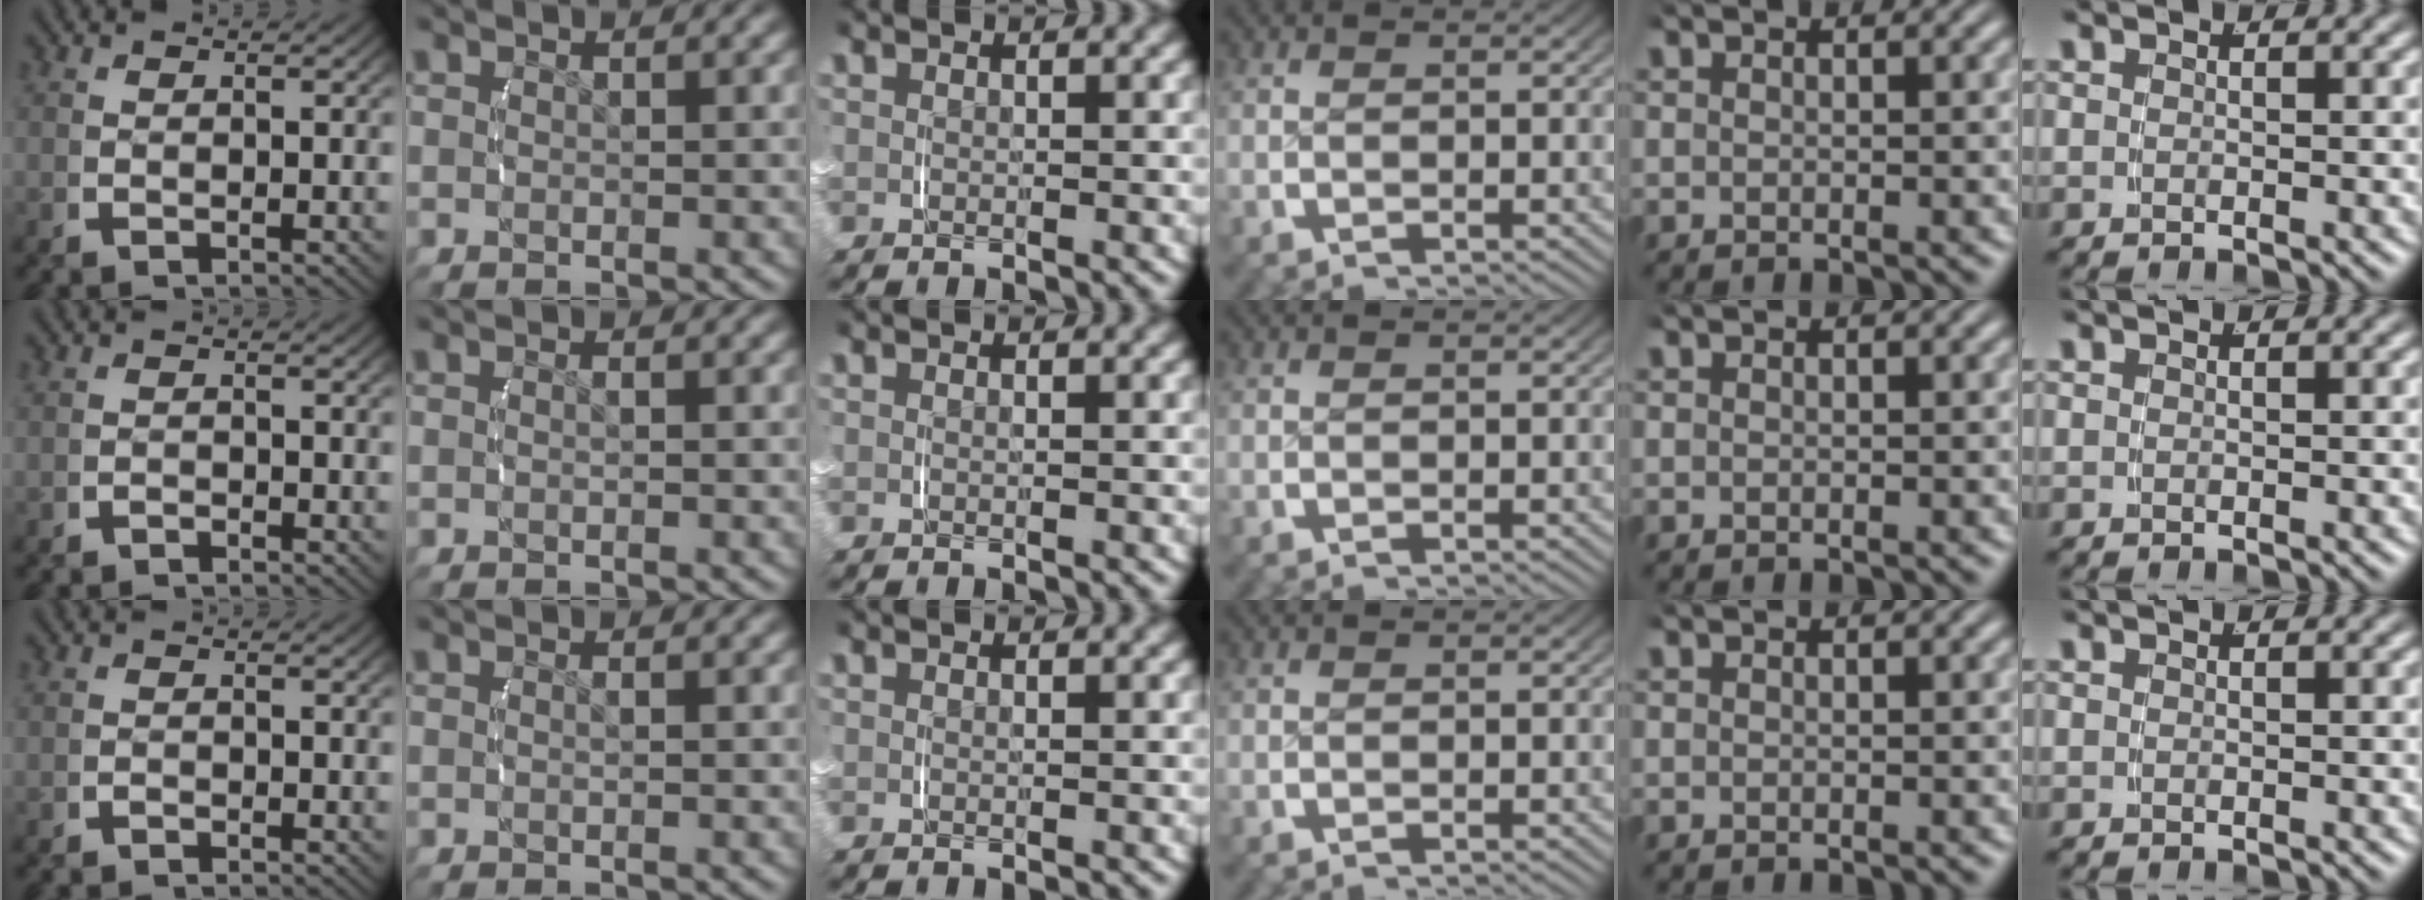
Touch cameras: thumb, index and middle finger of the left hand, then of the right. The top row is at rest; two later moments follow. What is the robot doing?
{"motion": "lift_and_place", "object": "small bumper sticker"}